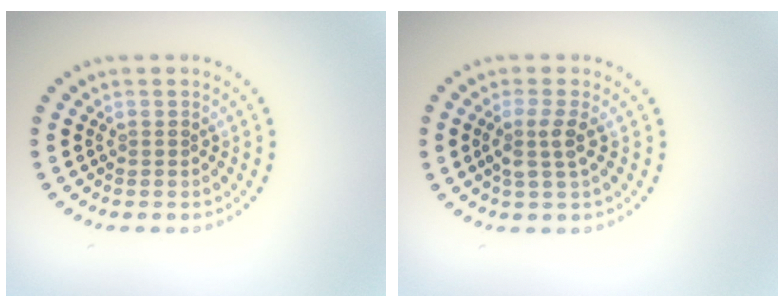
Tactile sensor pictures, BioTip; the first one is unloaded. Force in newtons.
{"total": 2.2, "press": 1.9, "slide": 1.1}